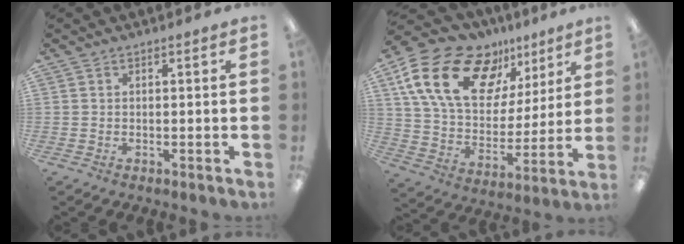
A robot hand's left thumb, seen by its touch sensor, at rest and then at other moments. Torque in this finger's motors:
{"motor_torque": [0.82, 0.99, 1.39, -1.38, 0.33]}